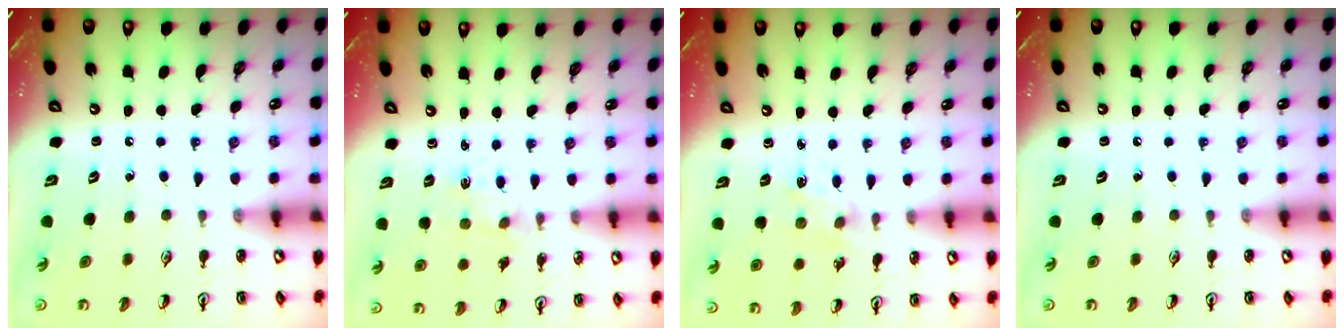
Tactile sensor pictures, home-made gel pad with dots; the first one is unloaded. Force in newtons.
{"total": 0.6, "press": 0.6, "slide": 0.2}
{"total": 1.8, "press": 1.8, "slide": 0.4}
{"total": 0.0}